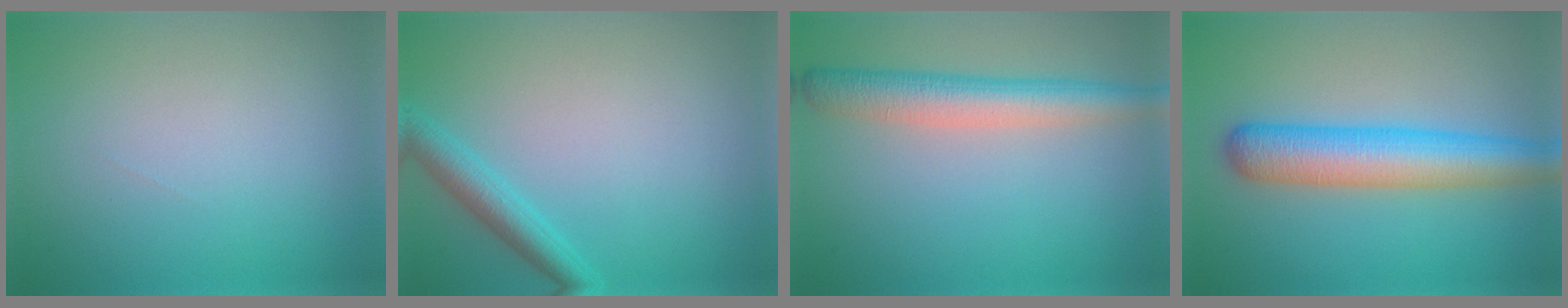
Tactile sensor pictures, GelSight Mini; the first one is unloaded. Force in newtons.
{"total": 3.0, "press": 3.0, "slide": 0.2}
{"total": 5.0, "press": 5.0, "slide": 0.3}
{"total": 6.8, "press": 6.8, "slide": 0.2}